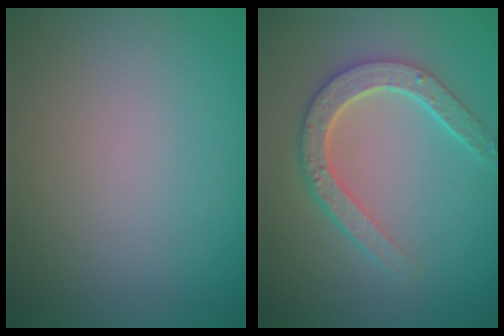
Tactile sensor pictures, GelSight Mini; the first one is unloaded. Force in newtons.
{"total": 4.5, "press": 3.5, "slide": 2.7}